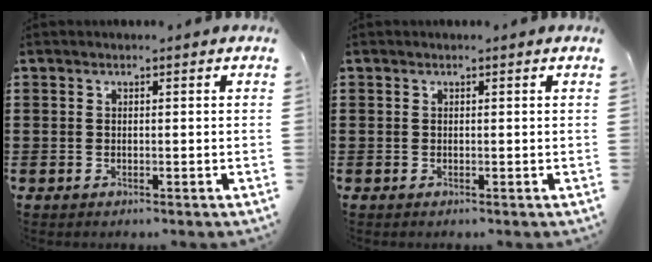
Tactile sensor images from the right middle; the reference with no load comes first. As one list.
[{"total": 0.0}]